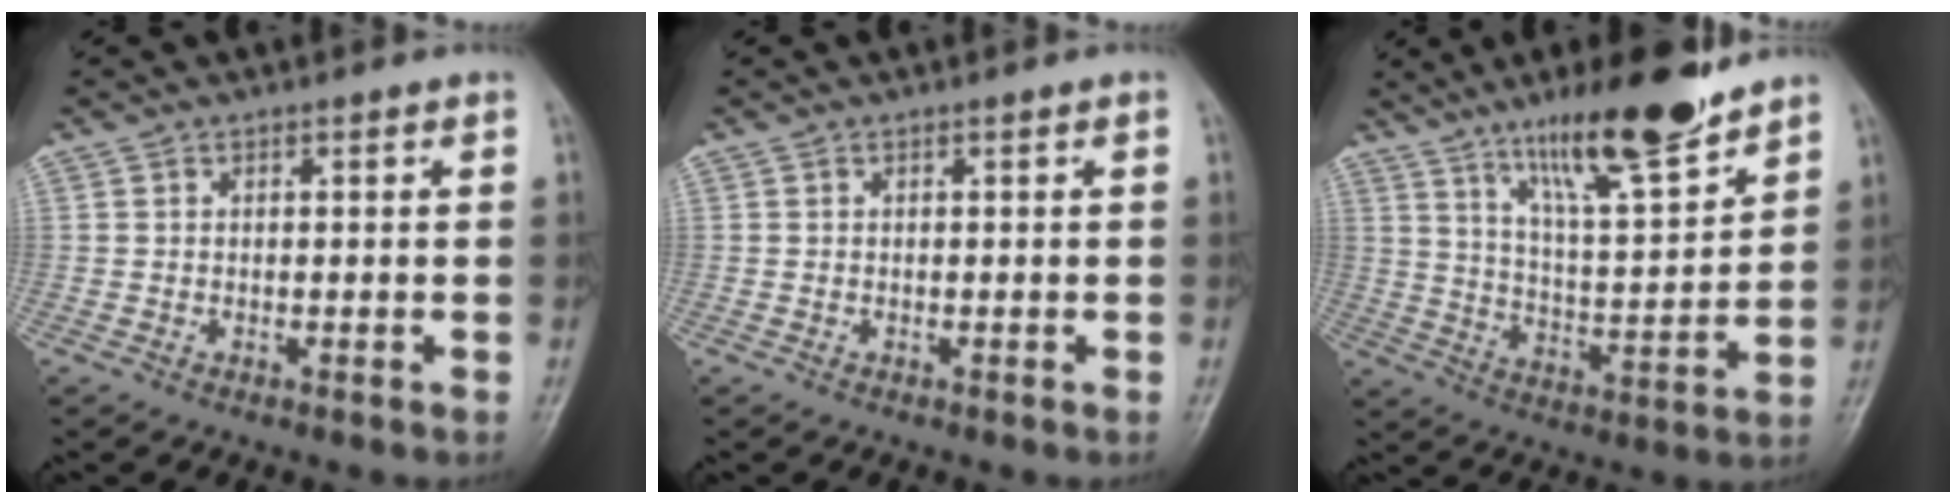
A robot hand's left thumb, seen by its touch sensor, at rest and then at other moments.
{"total": 0.0}
{"total": 16.2, "force": [11.6, 3.0, 10.9], "torque": [-0.164, -0.069, 0.200]}